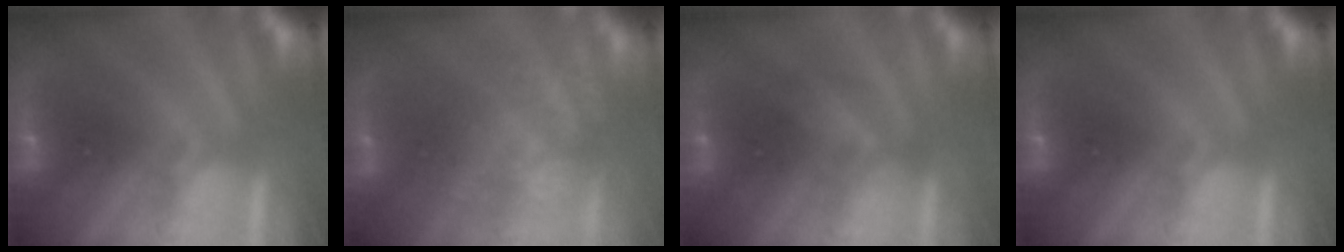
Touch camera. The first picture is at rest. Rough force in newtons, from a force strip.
{"total": 7.1}
{"total": 2.4}
{"total": 0.0}